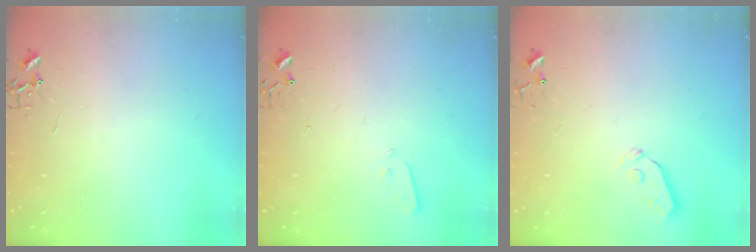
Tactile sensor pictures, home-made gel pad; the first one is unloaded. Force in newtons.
{"total": 2.8, "press": 2.7, "slide": 0.4}
{"total": 3.4, "press": 3.4, "slide": 0.4}